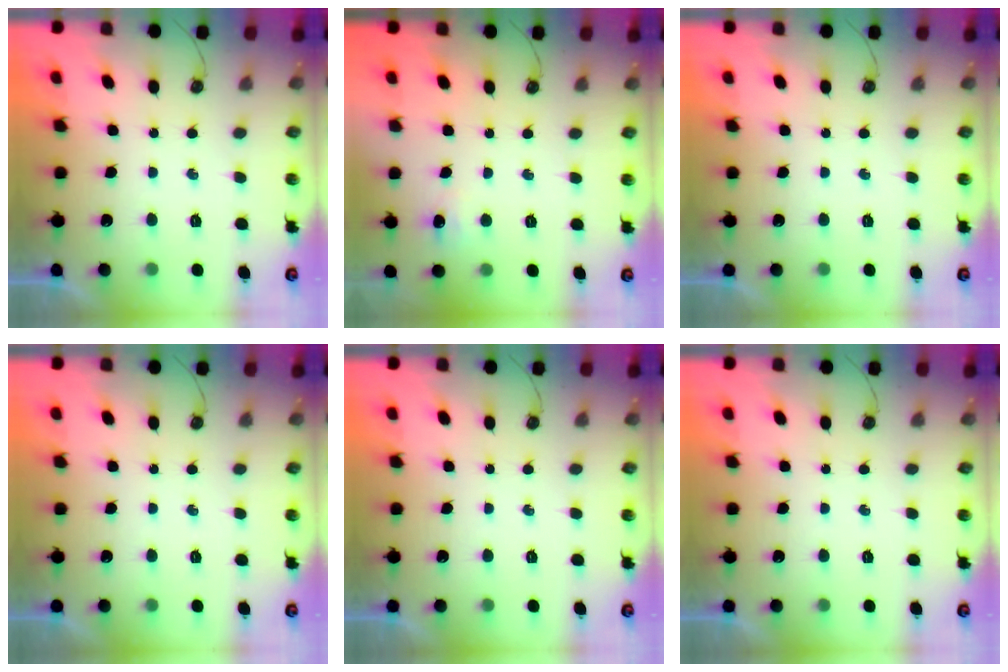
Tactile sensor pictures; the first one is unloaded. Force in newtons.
{"total": 4.4, "press": 4.3, "slide": 0.9}
{"total": 0.0}
{"total": 0.0}
{"total": 0.0}
{"total": 0.0}